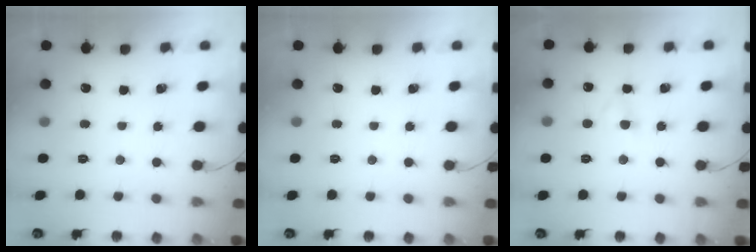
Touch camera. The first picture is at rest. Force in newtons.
{"total": 0.0}
{"total": 3.0, "press": 2.7, "slide": 1.3}